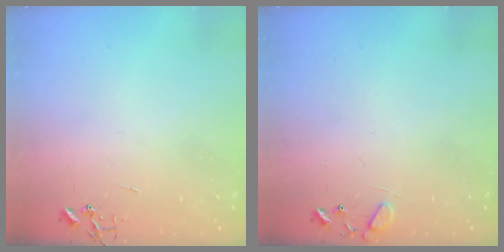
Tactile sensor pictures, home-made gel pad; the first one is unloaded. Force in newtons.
{"total": 9.0, "press": 9.0, "slide": 0.6}